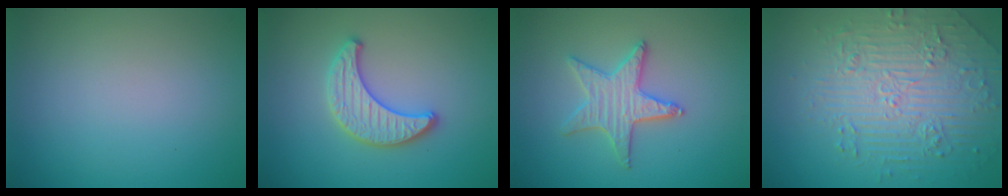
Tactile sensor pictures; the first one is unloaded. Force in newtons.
{"total": 3.2, "press": 3.2, "slide": 0.4}
{"total": 3.1, "press": 3.1, "slide": 0.5}
{"total": 4.7, "press": 4.6, "slide": 0.8}